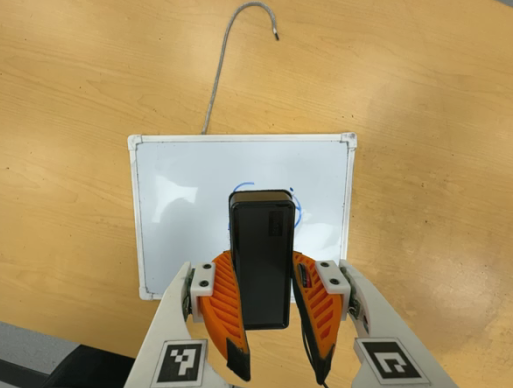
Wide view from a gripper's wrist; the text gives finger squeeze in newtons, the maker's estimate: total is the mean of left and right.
{"total": 7.7, "left": 6.6, "right": 8.8}